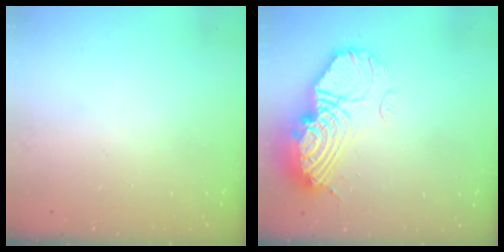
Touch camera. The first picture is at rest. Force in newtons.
{"total": 18.3, "press": 18.2, "slide": 1.2}